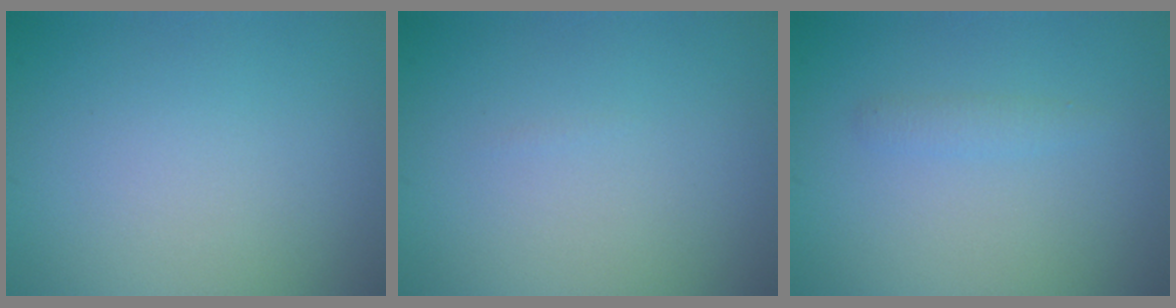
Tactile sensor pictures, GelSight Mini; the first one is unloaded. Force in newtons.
{"total": 0.0}
{"total": 0.9, "press": 0.9, "slide": 0.0}